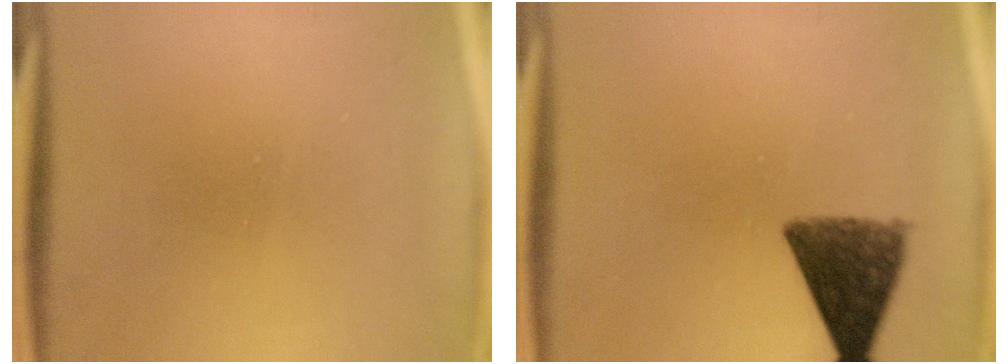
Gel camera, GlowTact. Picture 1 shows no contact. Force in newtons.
{"total": 9.7}